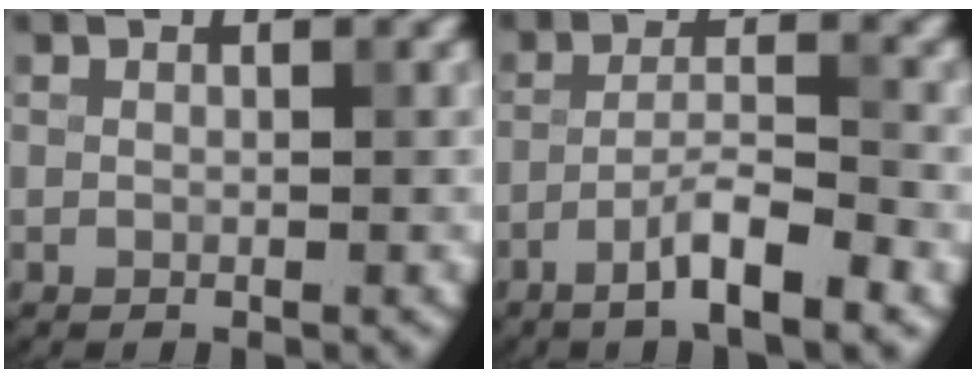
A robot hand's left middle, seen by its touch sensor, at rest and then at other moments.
{"total": 4.9, "force": [-2.8, 0.7, 4.0], "torque": [-0.069, 0.009, -0.055]}